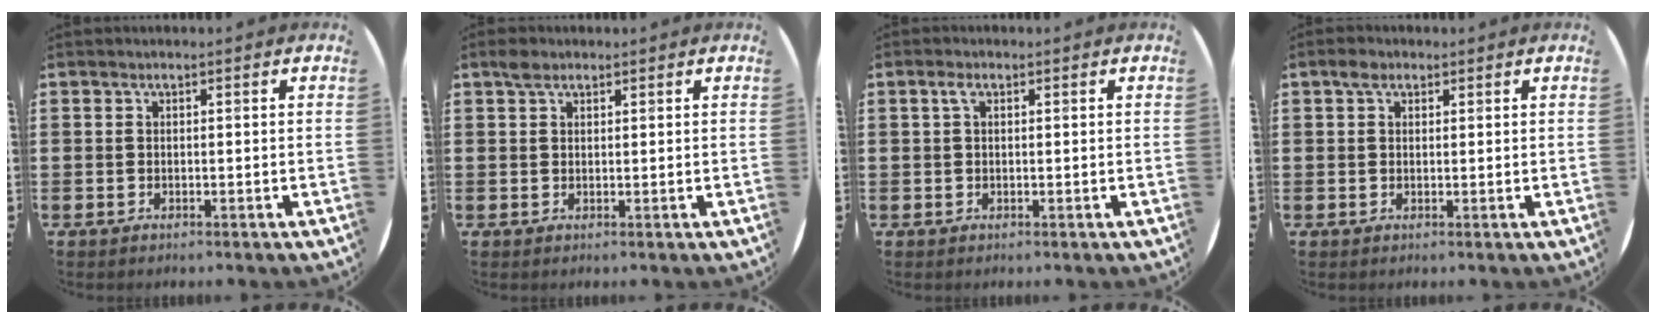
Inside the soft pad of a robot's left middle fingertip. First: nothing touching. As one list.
[{"total": 1.6, "force": [1.2, 0.8, 0.6], "torque": [-0.006, 0.002, 0.021]}, {"total": 1.4, "force": [0.5, 0.7, 1.1], "torque": [-0.025, 0.006, 0.009]}, {"total": 1.8, "force": [1.1, 1.1, 0.9], "torque": [-0.011, 0.004, 0.019]}]